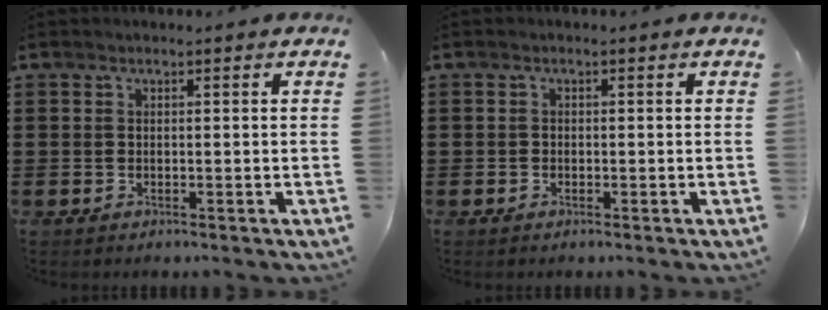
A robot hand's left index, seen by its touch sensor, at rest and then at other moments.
{"total": 0.8, "force": [-0.6, 0.4, 0.1], "torque": [-0.003, 0.000, -0.013]}